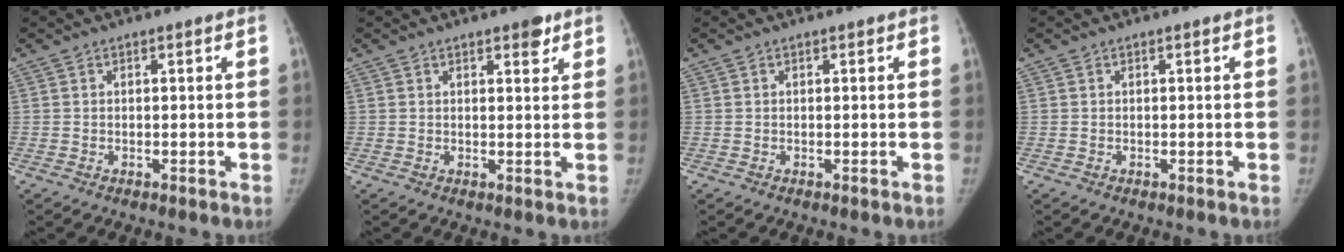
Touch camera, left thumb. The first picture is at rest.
{"total": 2.7, "force": [1.8, 1.0, 1.8], "torque": [-0.014, -0.009, 0.022]}
{"total": 0.0}
{"total": 0.0}